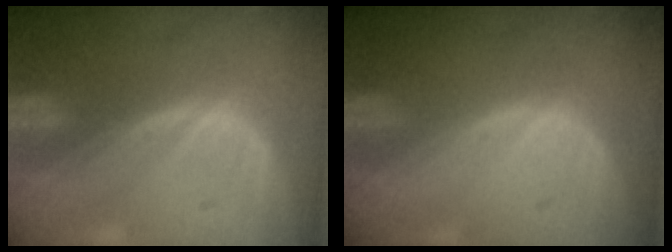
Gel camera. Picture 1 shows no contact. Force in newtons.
{"total": 0.0}